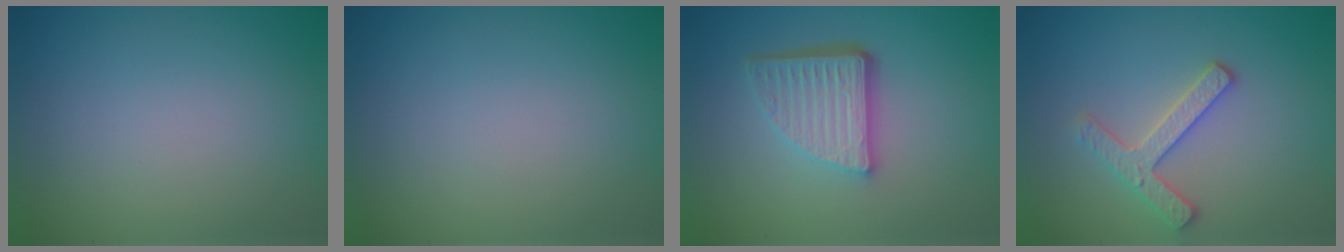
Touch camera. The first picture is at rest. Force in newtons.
{"total": 0.0}
{"total": 5.7, "press": 3.8, "slide": 4.2}
{"total": 2.8, "press": 2.7, "slide": 0.9}